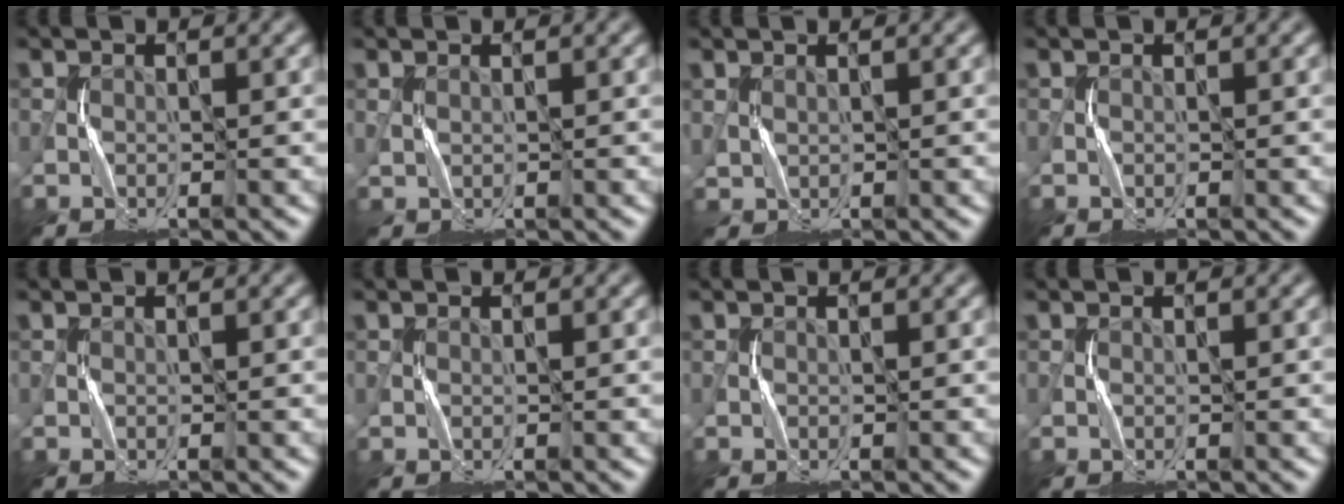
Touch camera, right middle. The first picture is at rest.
{"total": 0.0}
{"total": 0.6, "force": [0.5, 0.2, 0.2], "torque": [-0.010, -0.005, 0.016]}
{"total": 0.0}
{"total": 0.0}
{"total": 0.0}
{"total": 0.0}
{"total": 0.0}